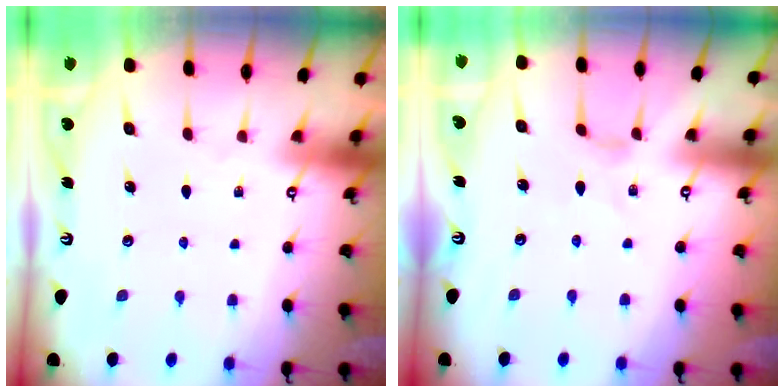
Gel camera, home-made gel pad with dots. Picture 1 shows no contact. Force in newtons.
{"total": 1.2, "press": 1.2, "slide": 0.3}